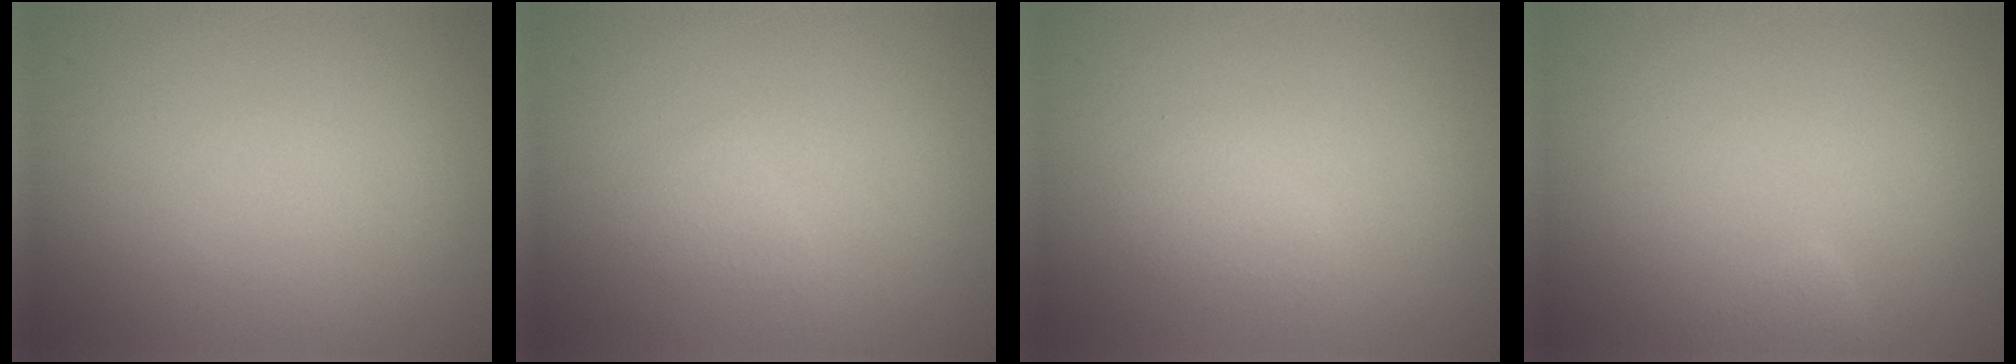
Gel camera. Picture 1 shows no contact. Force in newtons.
{"total": 0.8, "press": 0.8, "slide": 0.1}
{"total": 1.1, "press": 1.1, "slide": 0.1}
{"total": 0.8, "press": 0.8, "slide": 0.0}